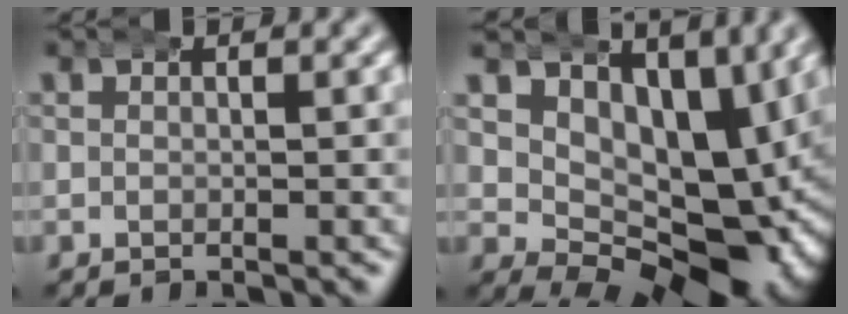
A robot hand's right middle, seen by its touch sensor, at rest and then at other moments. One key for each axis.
{"total": 9.5, "fx": 2.3, "fy": 5.8, "fz": 7.2, "tx": -0.107, "ty": -0.029, "tz": 0.049}